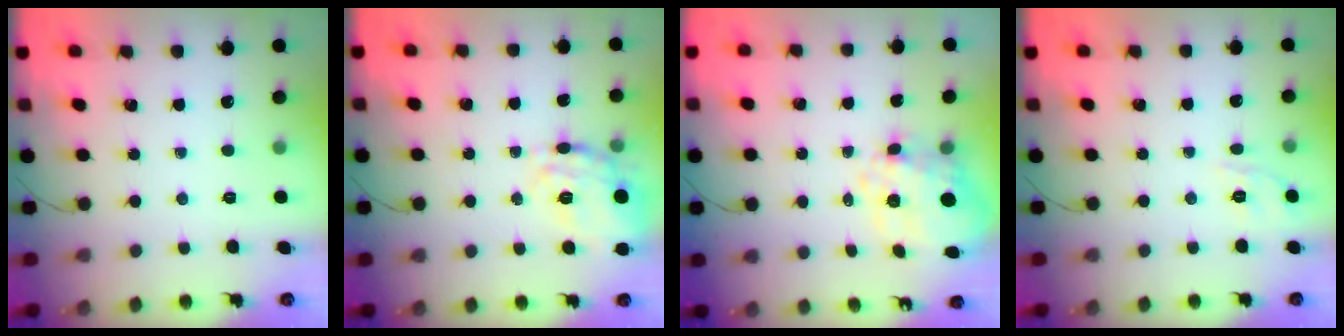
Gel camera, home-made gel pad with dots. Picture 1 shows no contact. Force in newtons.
{"total": 19.5, "press": 19.5, "slide": 0.5}
{"total": 12.1, "press": 11.7, "slide": 3.1}
{"total": 8.5, "press": 8.3, "slide": 1.8}